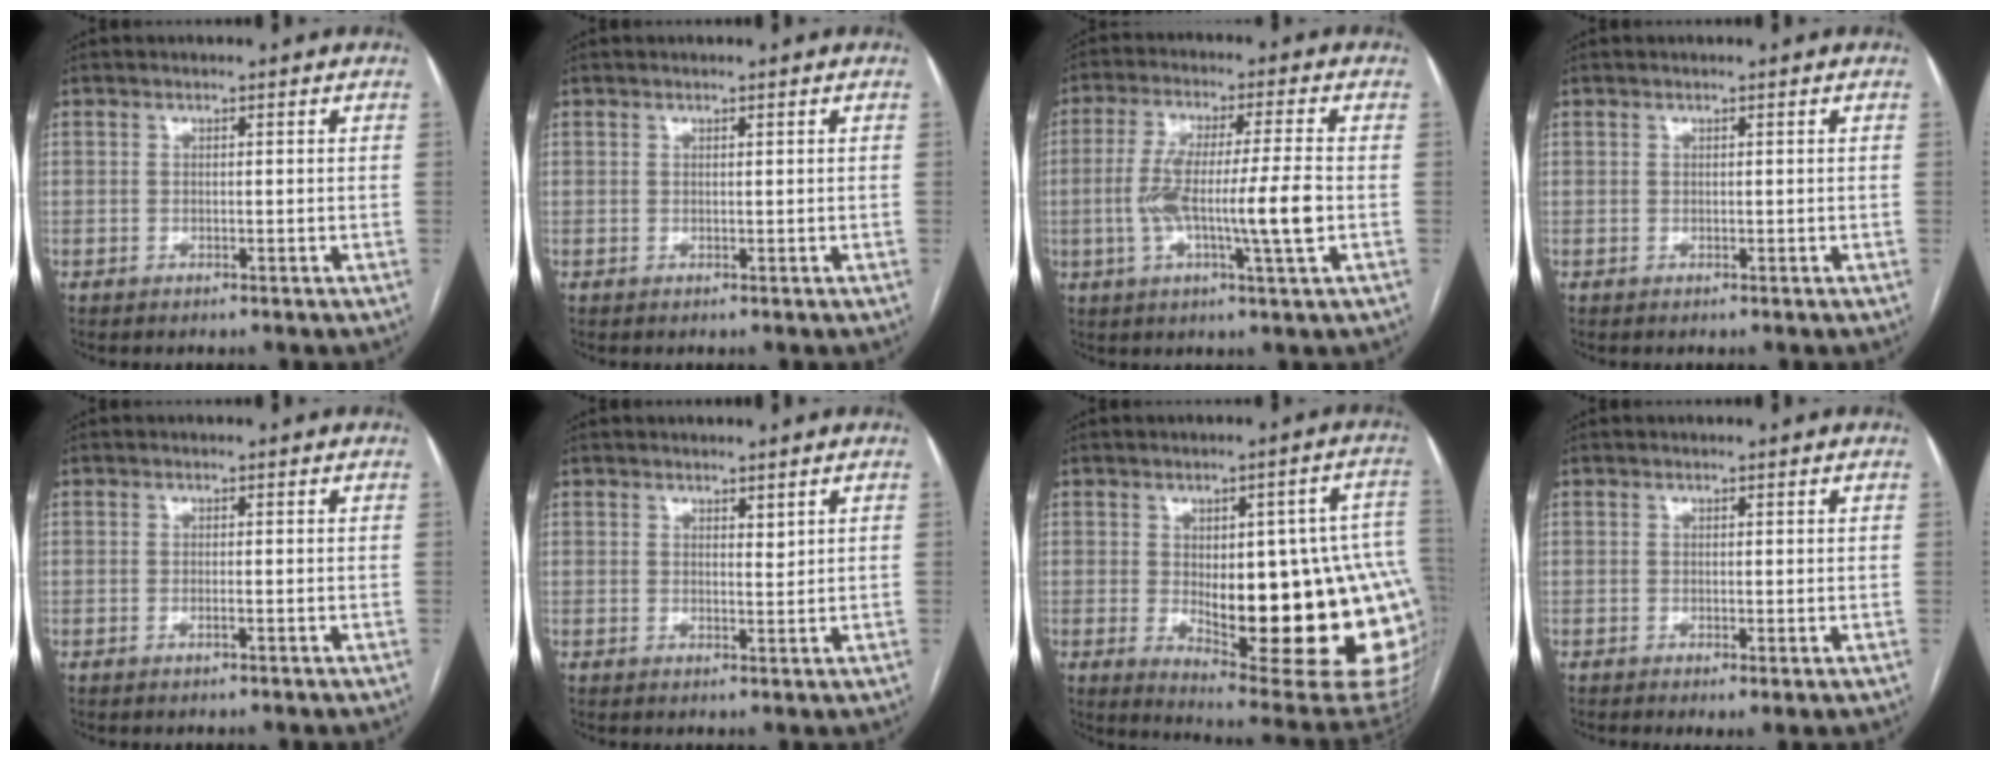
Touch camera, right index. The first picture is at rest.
{"total": 0.0}
{"total": 11.6, "force": [-1.7, 0.1, 11.5], "torque": [-0.212, 0.003, -0.033]}
{"total": 0.0}
{"total": 0.6, "force": [-0.2, -0.1, 0.6], "torque": [-0.009, 0.001, -0.002]}
{"total": 1.3, "force": [1.0, 0.4, 0.8], "torque": [-0.015, -0.008, 0.016]}
{"total": 25.3, "force": [-2.5, 7.2, 24.1], "torque": [-0.230, 0.012, -0.004]}
{"total": 1.4, "force": [-0.4, 0.3, 1.3], "torque": [-0.024, -0.006, -0.005]}